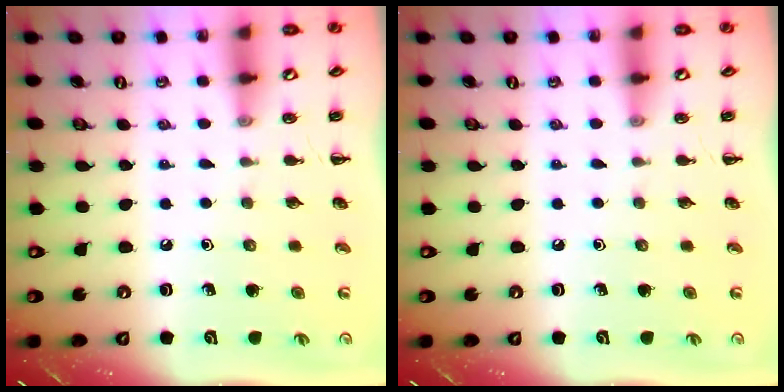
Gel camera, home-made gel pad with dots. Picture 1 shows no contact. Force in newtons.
{"total": 0.0}